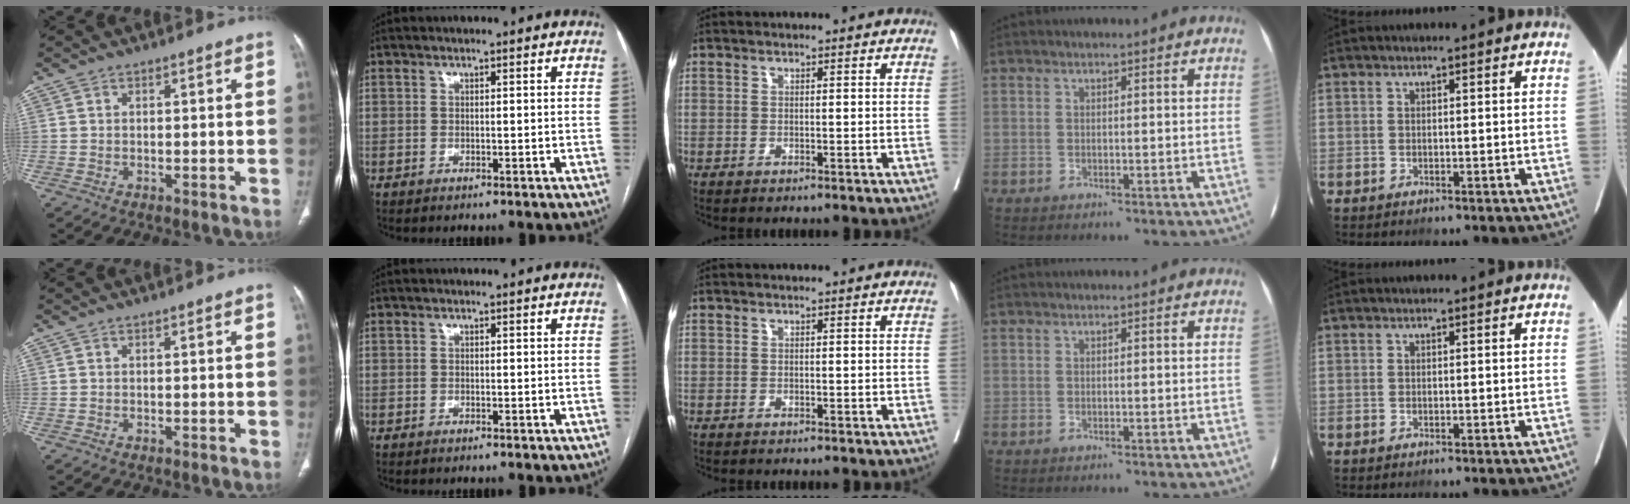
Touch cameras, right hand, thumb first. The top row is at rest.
{}